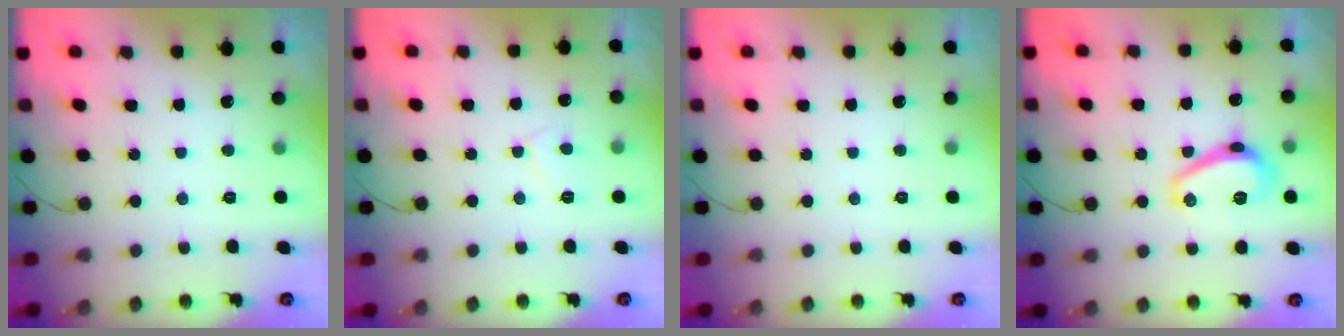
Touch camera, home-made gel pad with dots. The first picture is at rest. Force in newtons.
{"total": 2.9, "press": 2.9, "slide": 0.3}
{"total": 0.0}
{"total": 9.5, "press": 9.5, "slide": 0.8}